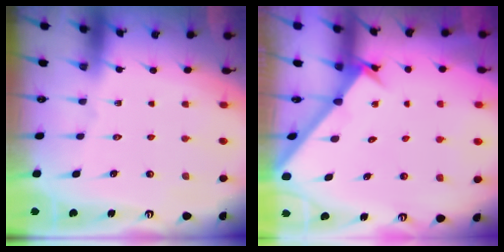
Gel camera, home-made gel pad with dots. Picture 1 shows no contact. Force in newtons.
{"total": 2.2, "press": 2.2, "slide": 0.2}